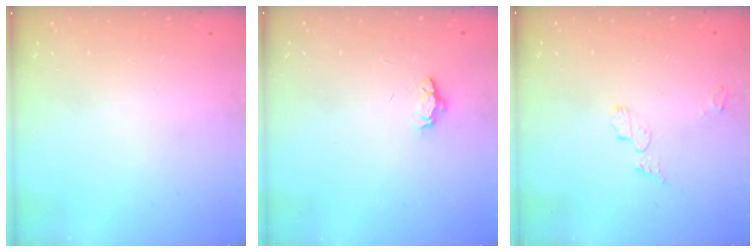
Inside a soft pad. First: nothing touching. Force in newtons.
{"total": 3.5, "press": 3.5, "slide": 0.4}
{"total": 5.4, "press": 5.4, "slide": 0.2}